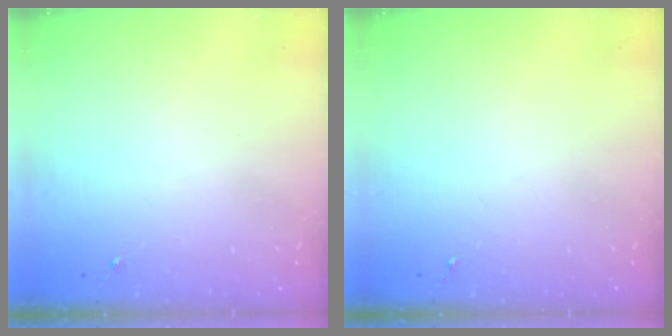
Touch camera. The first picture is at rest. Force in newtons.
{"total": 0.0}